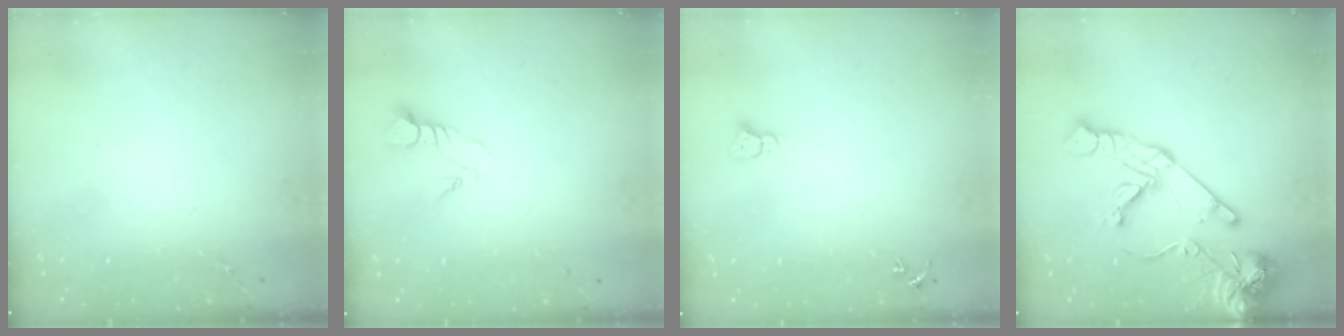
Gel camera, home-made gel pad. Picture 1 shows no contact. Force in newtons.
{"total": 3.7, "press": 3.7, "slide": 0.1}
{"total": 2.3, "press": 2.3, "slide": 0.3}
{"total": 17.1, "press": 16.9, "slide": 2.3}